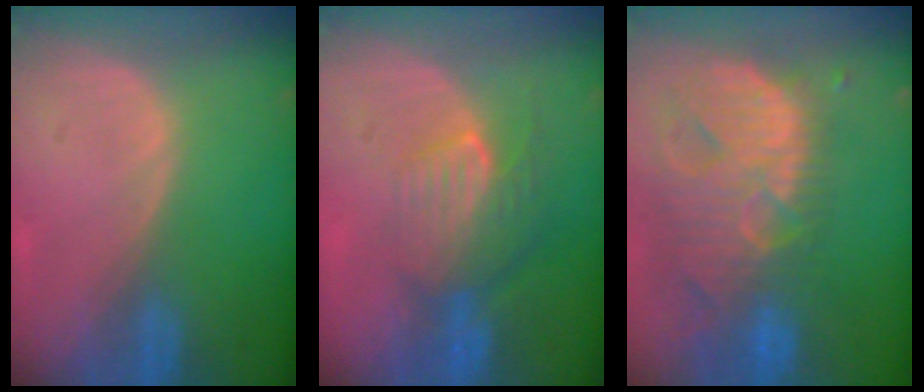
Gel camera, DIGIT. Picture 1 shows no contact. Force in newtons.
{"total": 8.1, "press": 7.1, "slide": 3.7}
{"total": 13.9, "press": 11.8, "slide": 7.4}